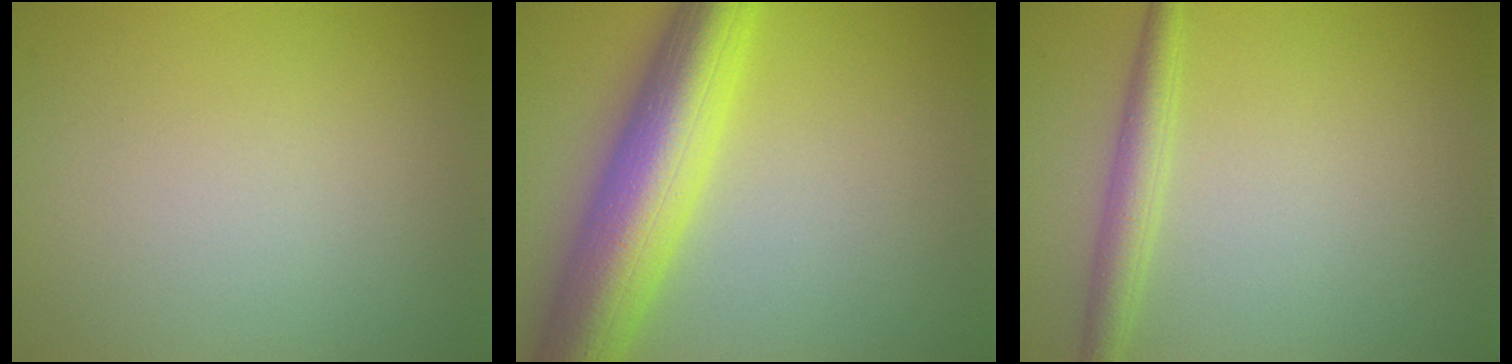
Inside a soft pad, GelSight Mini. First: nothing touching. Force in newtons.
{"total": 10.0, "press": 10.0, "slide": 0.4}
{"total": 2.6, "press": 2.6, "slide": 0.1}